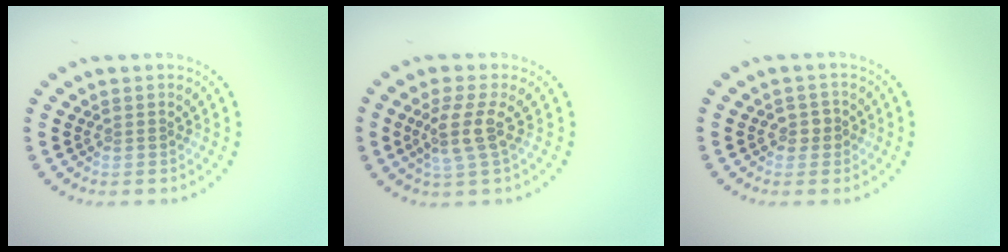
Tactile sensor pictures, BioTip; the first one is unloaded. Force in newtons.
{"total": 2.9, "press": 2.3, "slide": 1.7}
{"total": 1.5, "press": 1.4, "slide": 0.4}